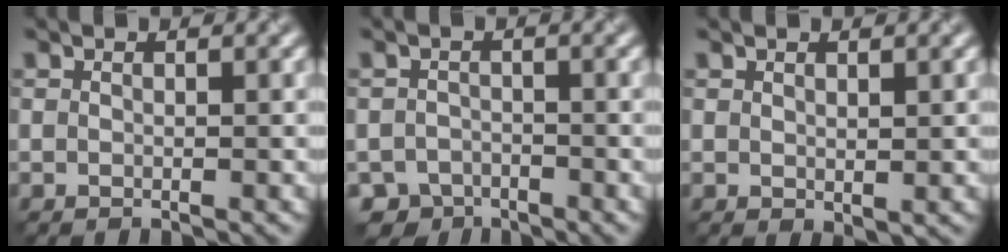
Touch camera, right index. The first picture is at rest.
{"total": 3.3, "force": [-2.7, 1.9, 0.3], "torque": [0.009, -0.003, -0.048]}
{"total": 0.9, "force": [0.6, 0.4, 0.5], "torque": [-0.009, -0.004, 0.016]}